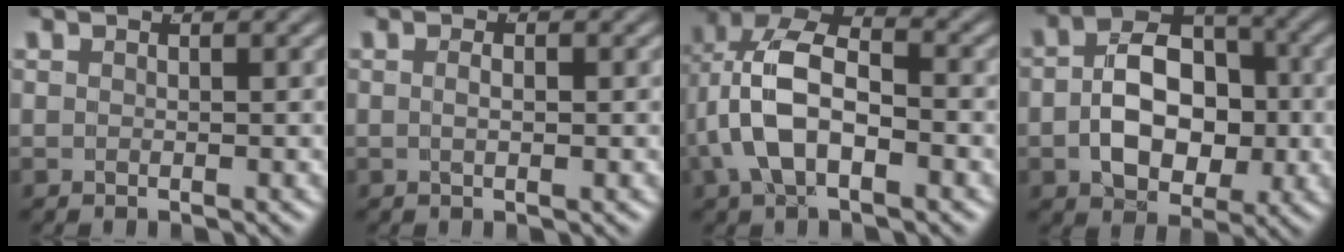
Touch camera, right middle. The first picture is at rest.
{"total": 0.9, "force": [-0.3, -0.2, 0.8], "torque": [-0.015, -0.008, -0.002]}
{"total": 8.0, "force": [0.5, 5.3, 5.9], "torque": [-0.129, -0.012, 0.008]}
{"total": 8.0, "force": [-0.9, 5.6, 5.6], "torque": [-0.078, -0.008, -0.014]}